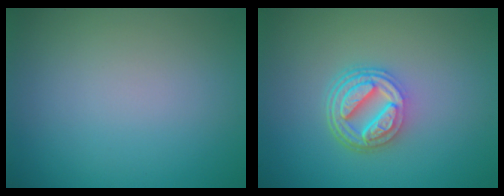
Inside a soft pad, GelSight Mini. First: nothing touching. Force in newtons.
{"total": 5.2, "press": 3.9, "slide": 3.4}